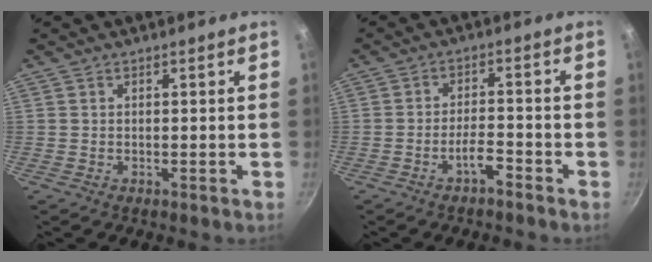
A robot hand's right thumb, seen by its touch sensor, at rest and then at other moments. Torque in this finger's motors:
{"motor_torque": [-0.11, 0.15, -0.10, 0.15, -0.02]}